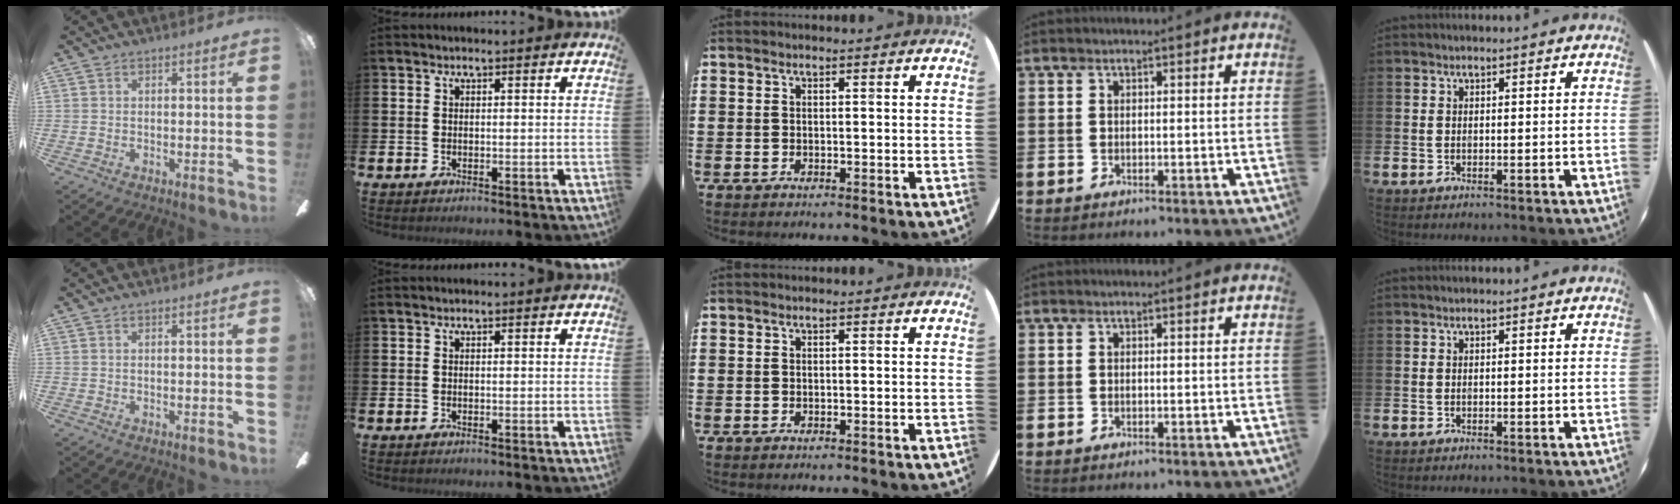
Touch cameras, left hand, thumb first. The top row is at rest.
{}